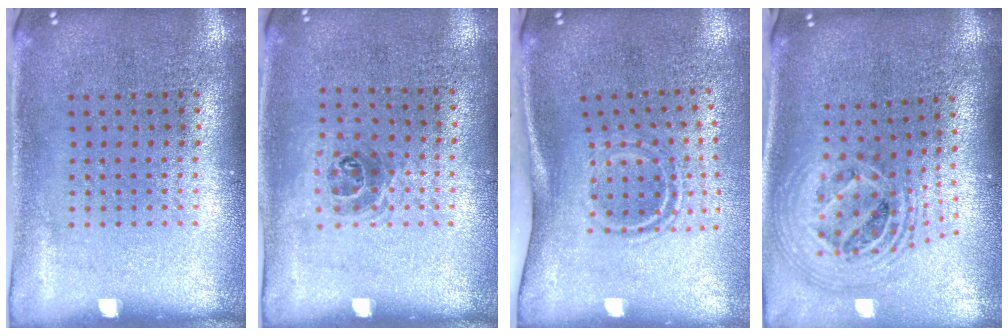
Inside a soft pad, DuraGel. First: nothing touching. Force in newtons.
{"total": 1.0, "press": 0.7, "slide": 0.6}
{"total": 1.9, "press": 1.1, "slide": 1.5}
{"total": 2.5, "press": 1.9, "slide": 1.7}